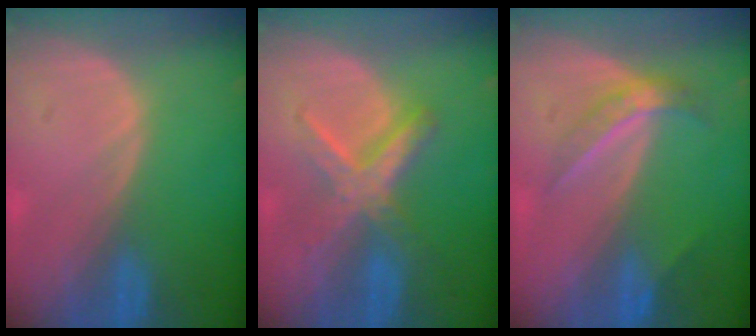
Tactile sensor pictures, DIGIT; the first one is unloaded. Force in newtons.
{"total": 6.1, "press": 6.1, "slide": 0.2}
{"total": 4.6, "press": 4.0, "slide": 2.3}